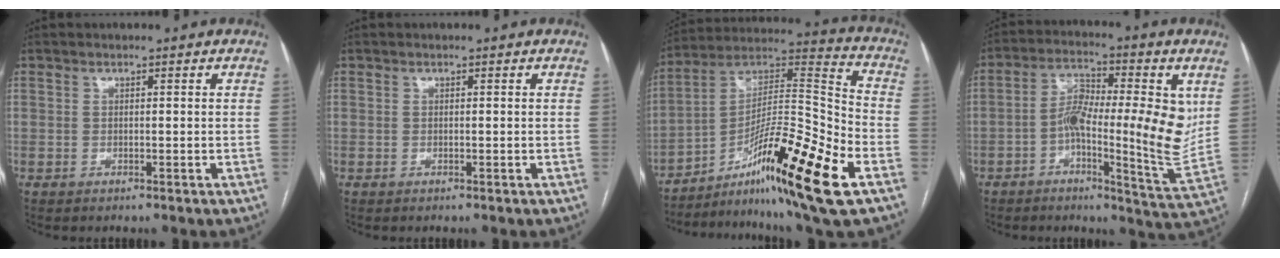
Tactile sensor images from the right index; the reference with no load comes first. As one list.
[{"total": 0.0}, {"total": 21.8, "force": [-10.6, 1.0, 19.0], "torque": [-0.322, -0.003, -0.175]}, {"total": 14.3, "force": [0.3, 2.8, 14.1], "torque": [-0.225, 0.015, -0.004]}]